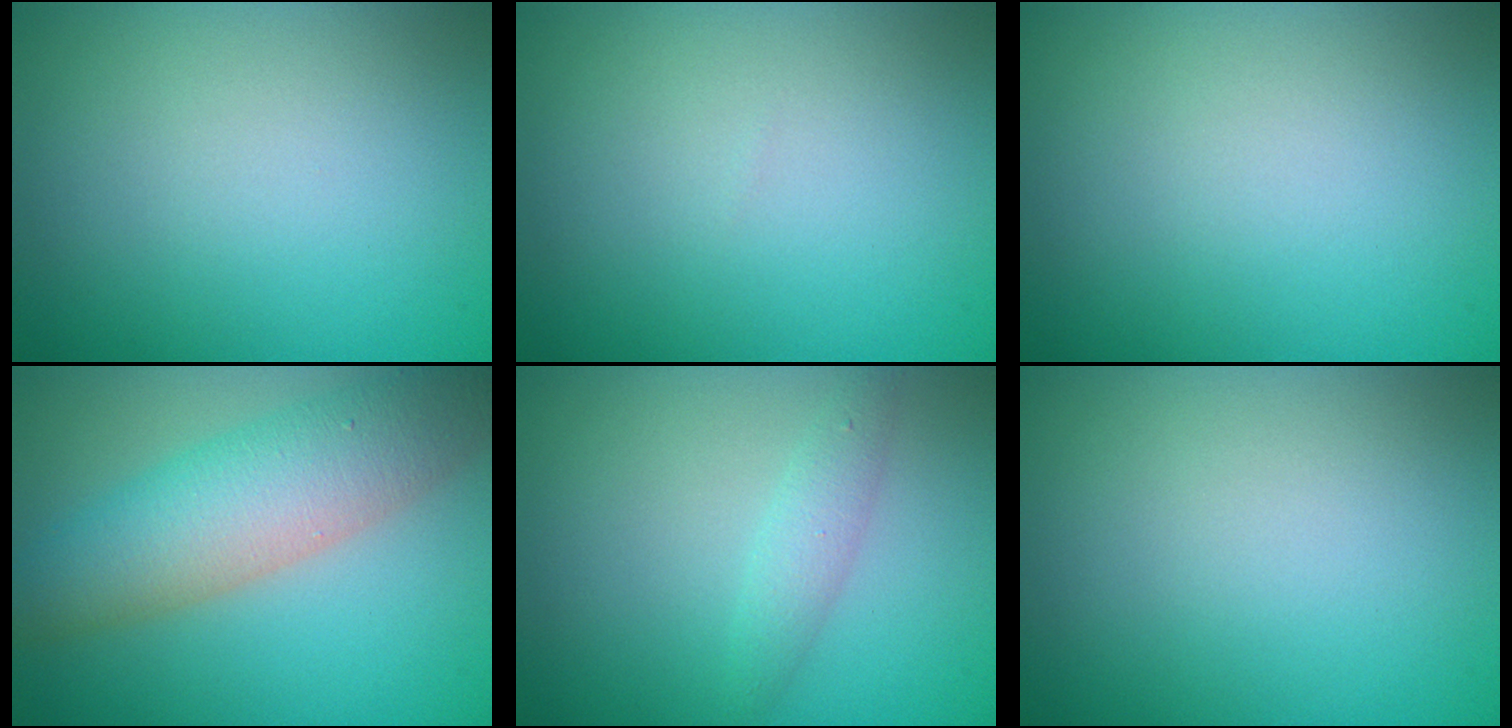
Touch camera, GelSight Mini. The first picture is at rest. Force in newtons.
{"total": 0.0}
{"total": 0.0}
{"total": 6.8, "press": 6.8, "slide": 0.3}
{"total": 1.6, "press": 1.6, "slide": 0.1}
{"total": 0.0}